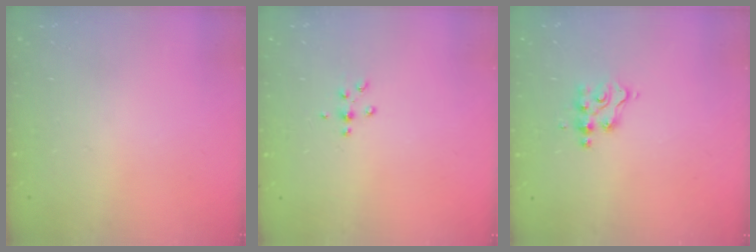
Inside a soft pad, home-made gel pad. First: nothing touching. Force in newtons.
{"total": 3.8, "press": 3.8, "slide": 0.2}
{"total": 4.3, "press": 4.3, "slide": 0.1}